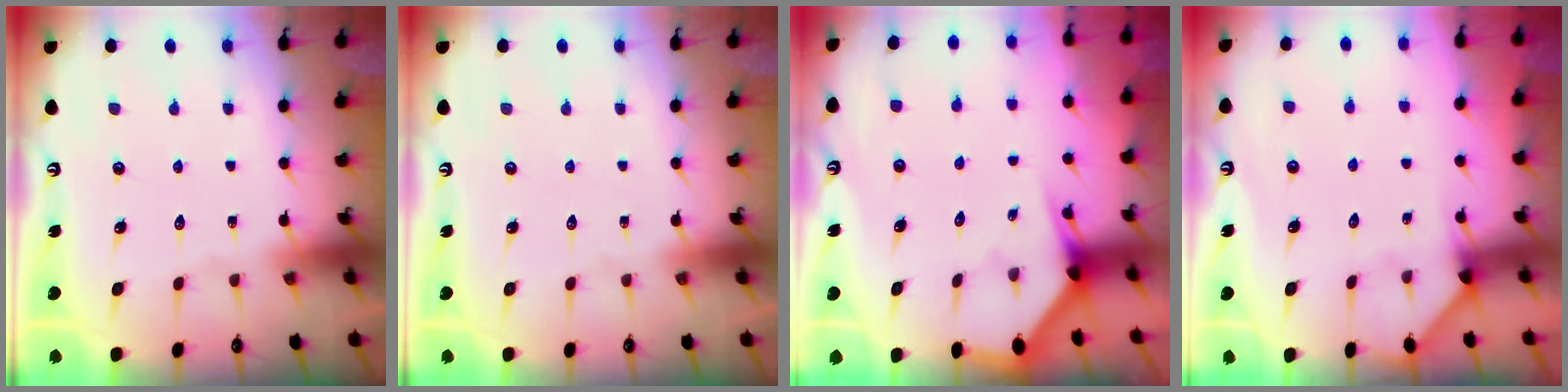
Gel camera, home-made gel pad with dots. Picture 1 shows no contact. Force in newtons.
{"total": 0.0}
{"total": 3.0, "press": 3.0, "slide": 0.1}
{"total": 2.7, "press": 2.7, "slide": 0.2}